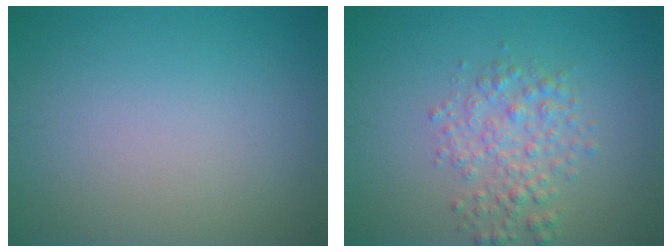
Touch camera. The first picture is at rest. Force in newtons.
{"total": 3.1, "press": 3.1, "slide": 0.1}